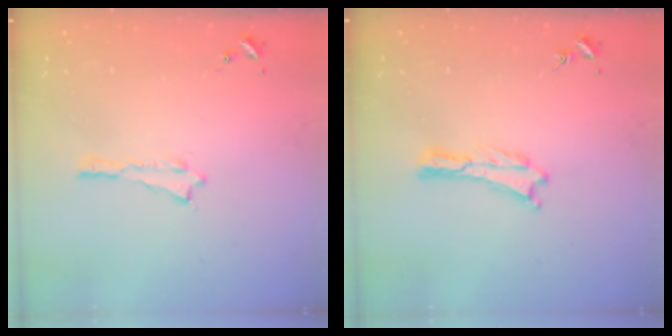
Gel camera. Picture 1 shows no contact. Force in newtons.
{"total": 0.0}